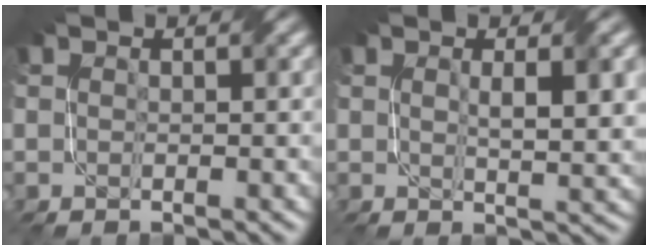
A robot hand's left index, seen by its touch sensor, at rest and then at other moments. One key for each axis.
{"total": 4.1, "fx": 1.0, "fy": 0.9, "fz": 3.9, "tx": -0.063, "ty": 0.002, "tz": 0.021}